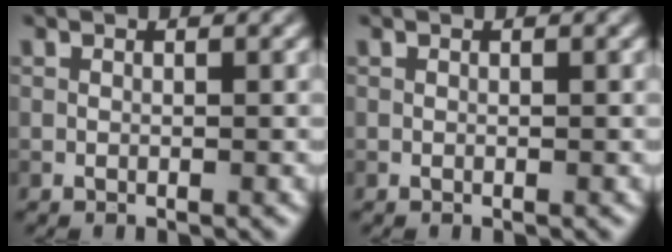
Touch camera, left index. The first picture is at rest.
{"total": 0.0}